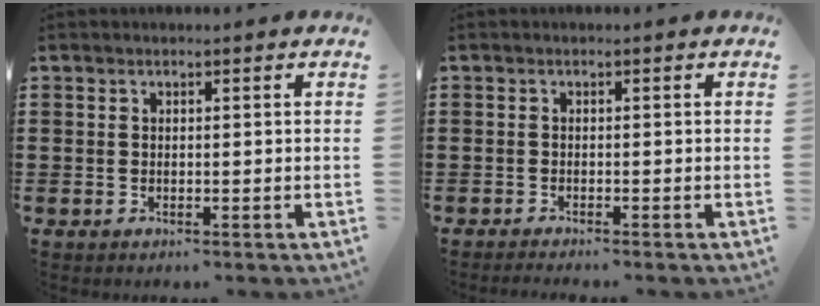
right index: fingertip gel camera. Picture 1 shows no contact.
{"total": 0.9, "force": [-0.9, -0.1, 0.0], "torque": [-0.002, 0.000, -0.017]}